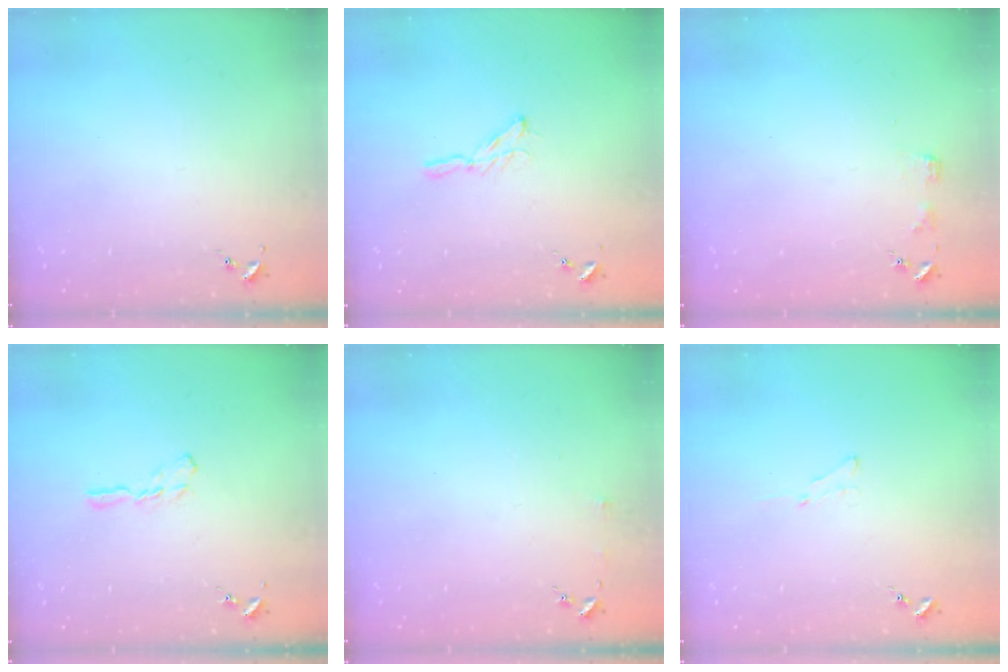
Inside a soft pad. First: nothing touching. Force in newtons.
{"total": 5.3, "press": 5.3, "slide": 0.5}
{"total": 3.4, "press": 3.3, "slide": 0.4}
{"total": 5.6, "press": 5.5, "slide": 0.4}
{"total": 3.0, "press": 3.0, "slide": 0.3}
{"total": 3.6, "press": 3.6, "slide": 0.4}